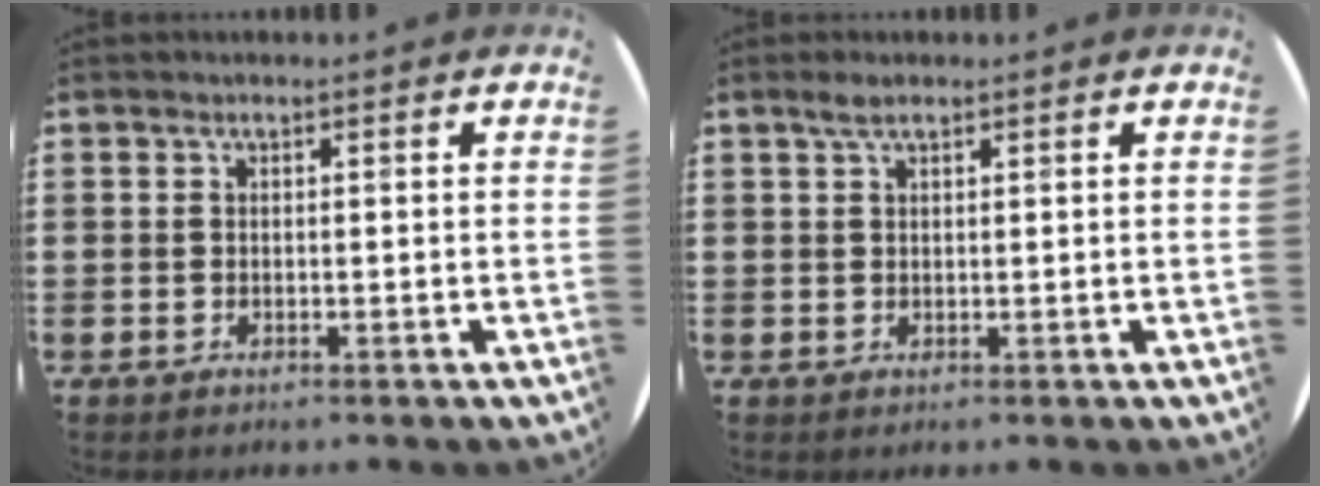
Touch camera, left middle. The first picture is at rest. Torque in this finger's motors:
{"motor_torque": [0.52, -0.45, 0.02, 0.00]}